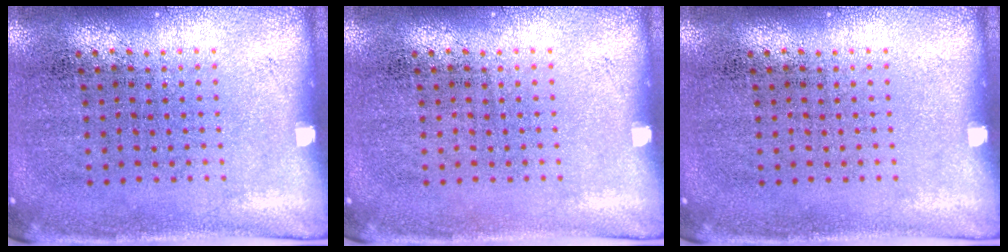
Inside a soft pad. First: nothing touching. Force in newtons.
{"total": 0.0}
{"total": 0.0}